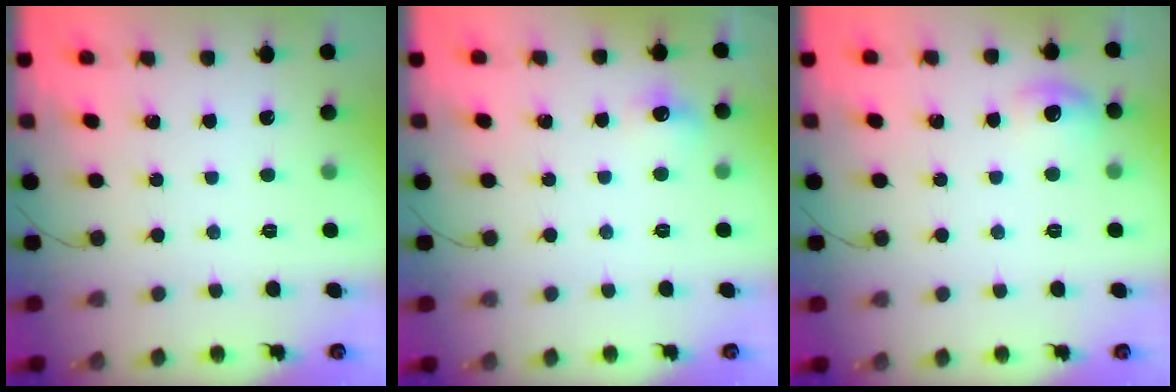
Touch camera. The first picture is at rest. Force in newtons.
{"total": 5.4, "press": 5.3, "slide": 1.1}
{"total": 6.8, "press": 6.6, "slide": 1.8}